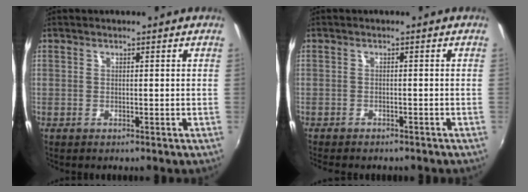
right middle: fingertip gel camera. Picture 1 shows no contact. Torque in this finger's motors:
{"motor_torque": [1.07, -1.06, 0.10, 0.04]}